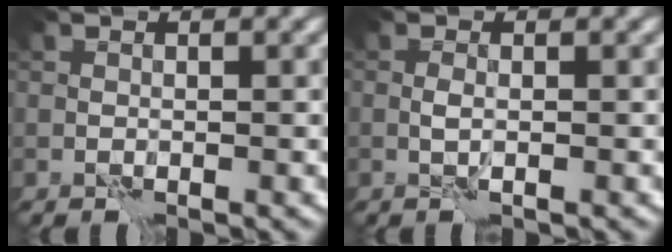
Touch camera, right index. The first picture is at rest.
{"total": 0.8, "force": [0.1, 0.0, 0.8], "torque": [-0.020, 0.002, -0.001]}